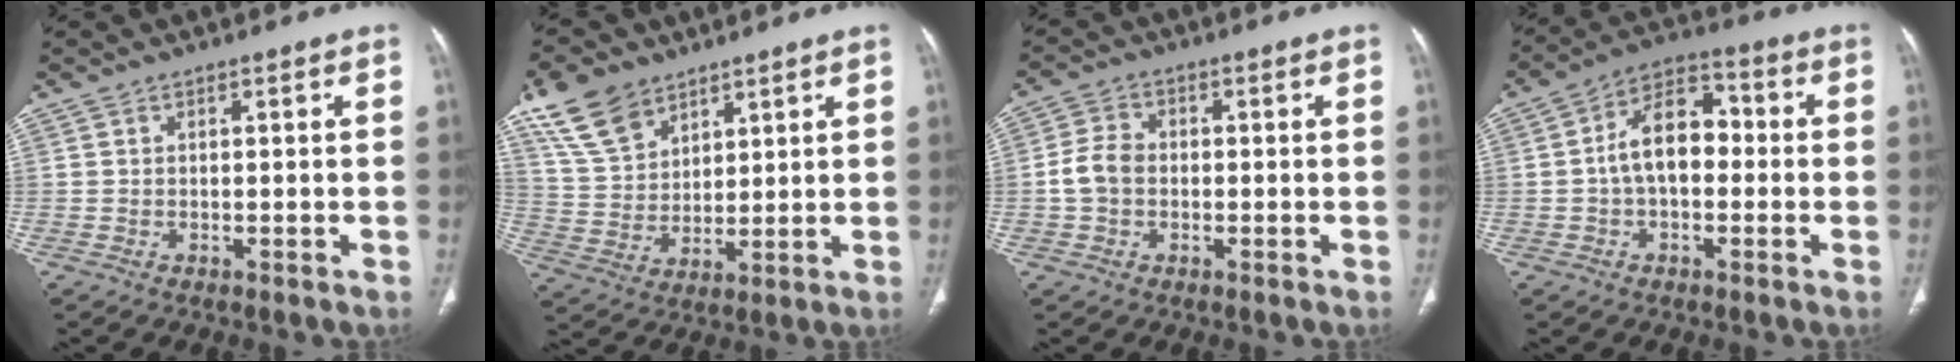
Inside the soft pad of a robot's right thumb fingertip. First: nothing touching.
{"total": 12.0, "force": [7.8, 7.4, 5.3], "torque": [-0.087, -0.023, 0.158]}
{"total": 5.2, "force": [-0.6, 4.0, 3.2], "torque": [-0.062, 0.015, -0.016]}
{"total": 11.1, "force": [-0.3, 6.9, 8.7], "torque": [-0.135, 0.037, -0.016]}